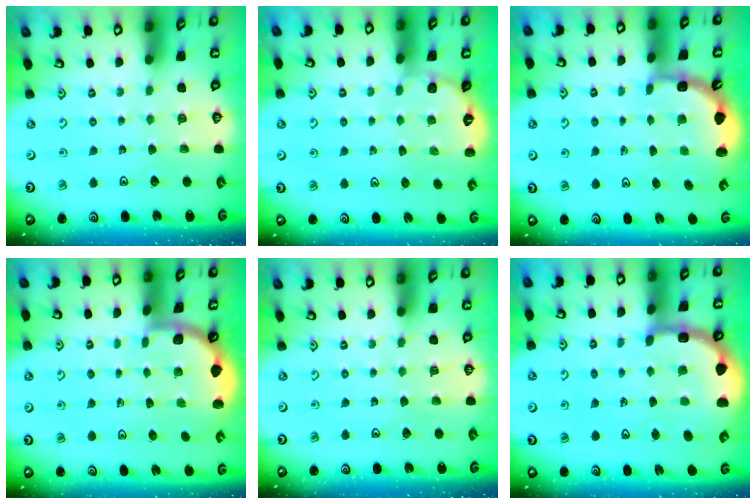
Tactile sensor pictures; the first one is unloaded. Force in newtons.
{"total": 2.4, "press": 2.3, "slide": 0.7}
{"total": 2.0, "press": 1.8, "slide": 0.8}
{"total": 1.9, "press": 1.9, "slide": 0.0}
{"total": 0.0}
{"total": 5.9, "press": 5.7, "slide": 1.3}